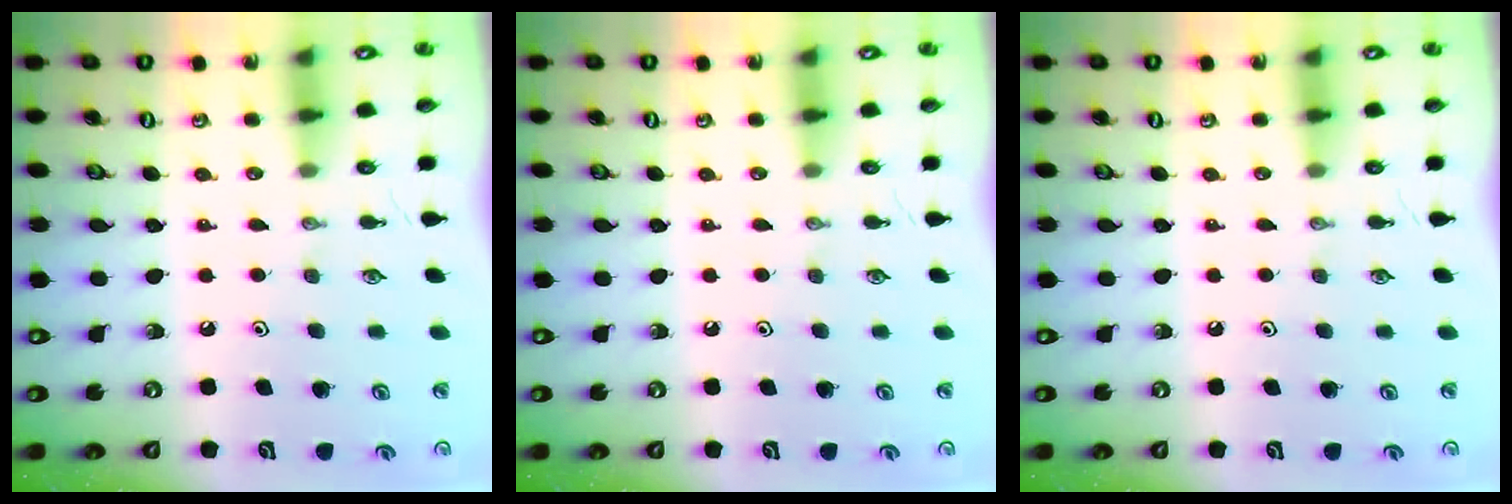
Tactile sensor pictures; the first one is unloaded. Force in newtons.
{"total": 0.0}
{"total": 0.0}